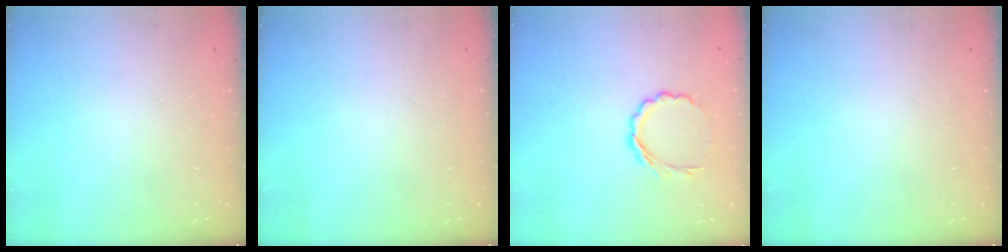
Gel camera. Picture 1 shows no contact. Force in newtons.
{"total": 0.0}
{"total": 6.0, "press": 5.9, "slide": 1.5}
{"total": 0.0}